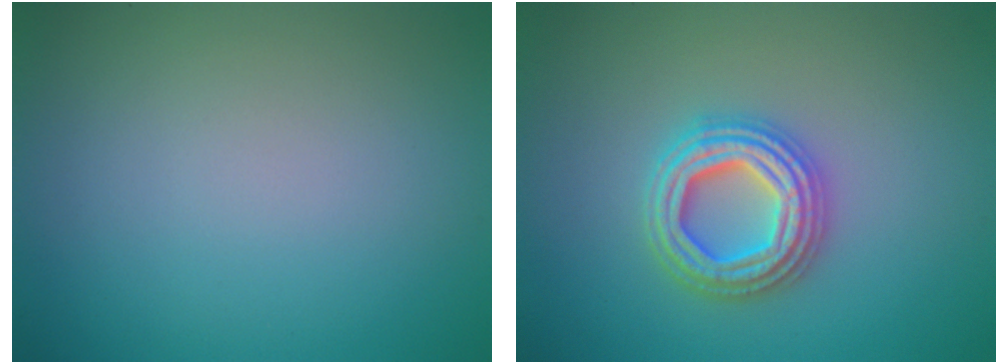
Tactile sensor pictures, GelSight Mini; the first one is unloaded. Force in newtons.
{"total": 4.6, "press": 4.5, "slide": 0.8}